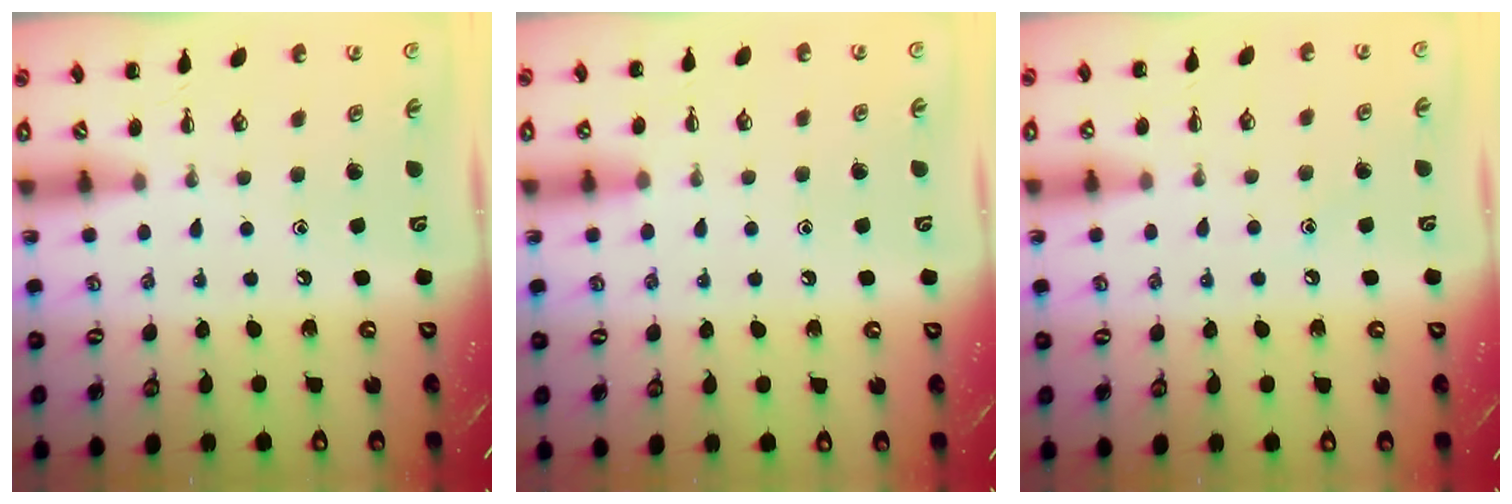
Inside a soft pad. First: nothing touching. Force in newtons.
{"total": 5.9, "press": 5.5, "slide": 2.0}
{"total": 6.7, "press": 6.4, "slide": 2.0}